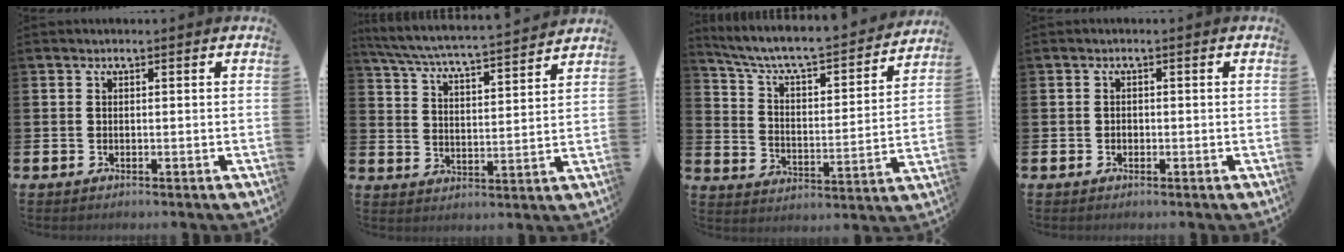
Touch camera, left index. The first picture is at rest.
{"total": 5.8, "force": [5.5, 0.0, 1.6], "torque": [-0.056, -0.047, 0.091]}
{"total": 6.8, "force": [6.1, 1.3, 2.8], "torque": [-0.084, -0.049, 0.098]}
{"total": 0.8, "force": [-0.3, 0.7, 0.2], "torque": [-0.001, 0.001, -0.008]}